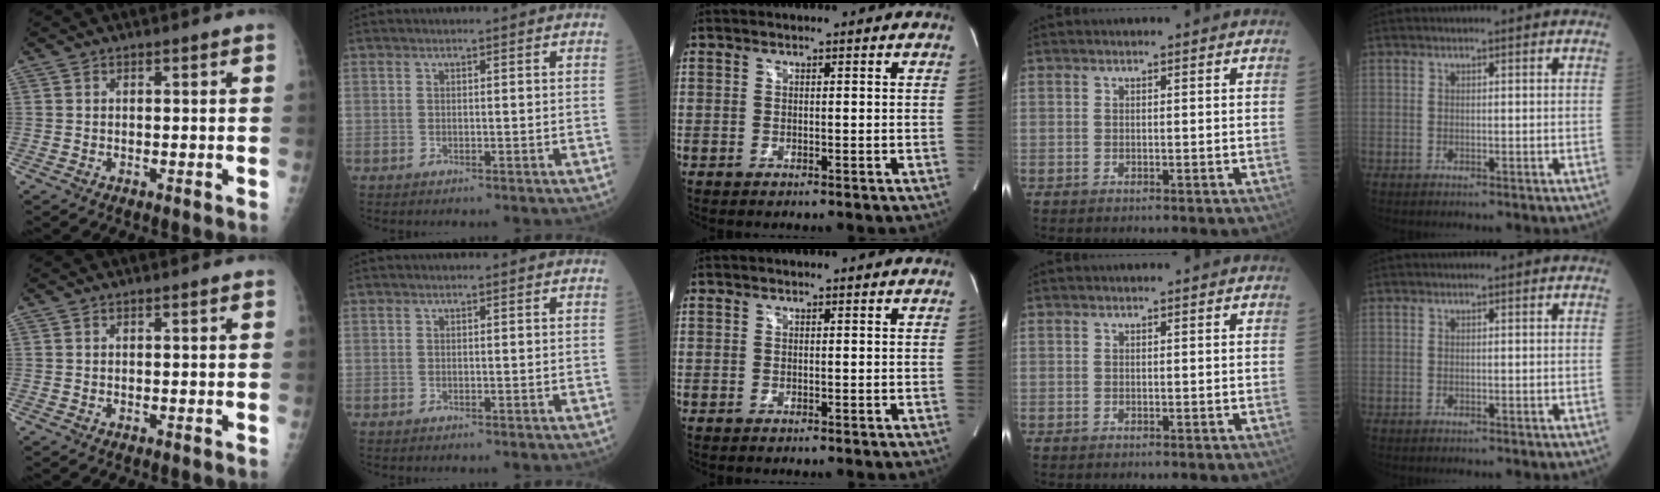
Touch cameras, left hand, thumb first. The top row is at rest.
{}